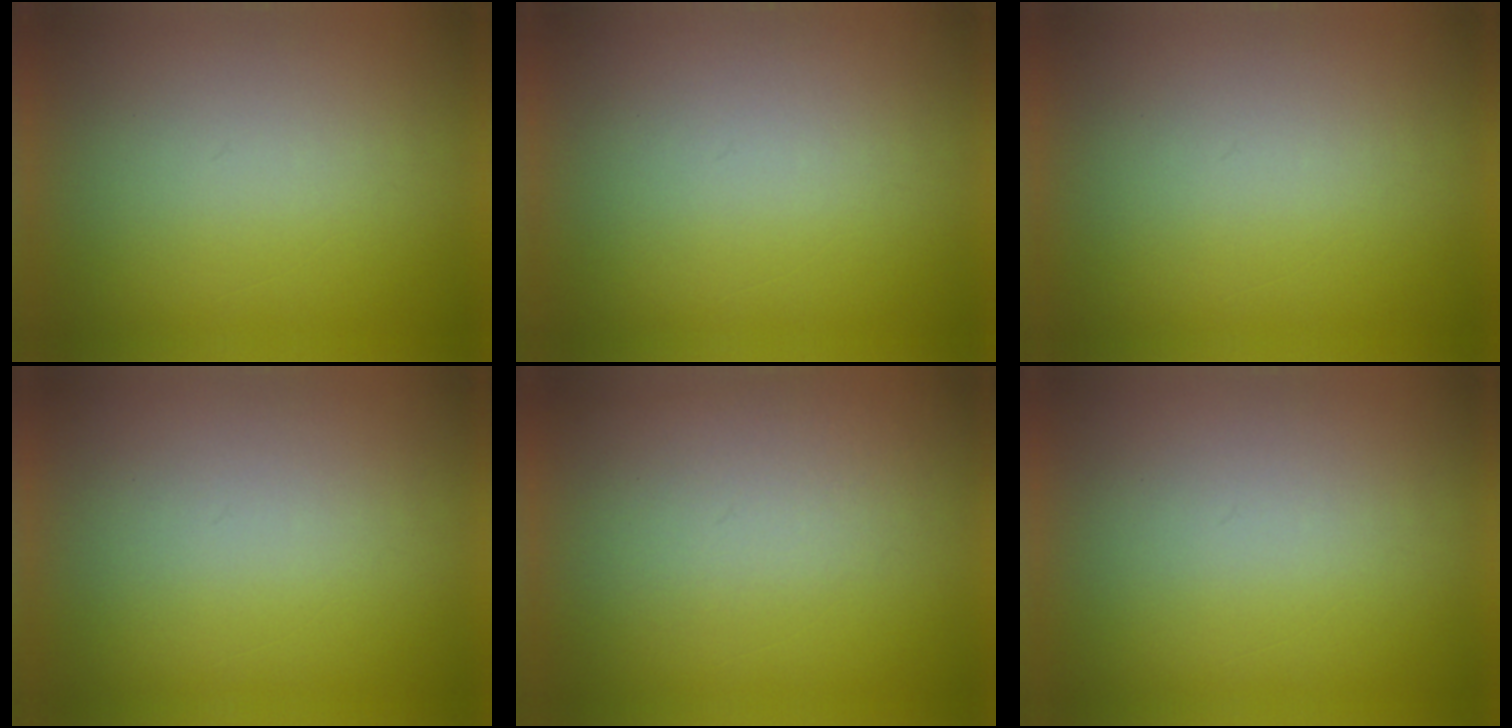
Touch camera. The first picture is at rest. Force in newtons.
{"total": 1.1}
{"total": 0.0}
{"total": 1.2}
{"total": 3.5}
{"total": 1.1}